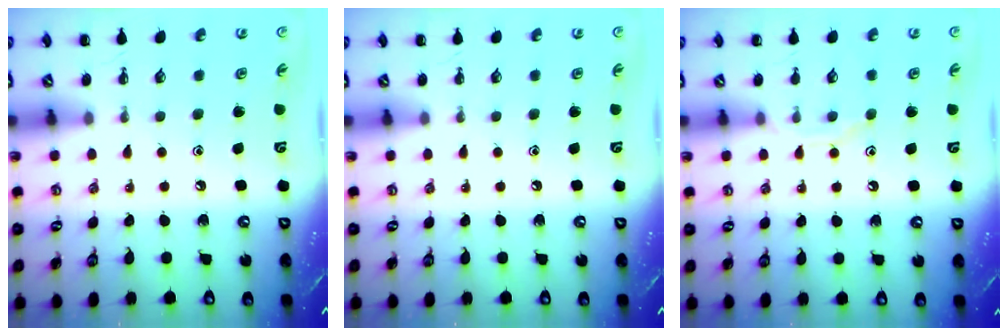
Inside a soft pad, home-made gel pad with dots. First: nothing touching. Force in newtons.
{"total": 0.0}
{"total": 7.5, "press": 7.4, "slide": 0.7}